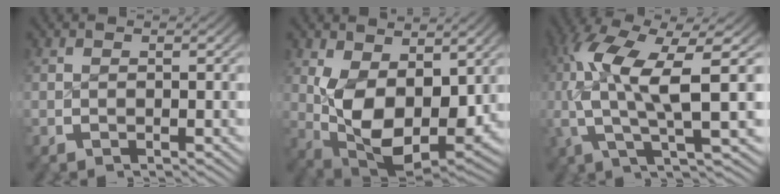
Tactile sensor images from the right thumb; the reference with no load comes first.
{"total": 12.4, "force": [-1.1, 8.1, 9.3], "torque": [-0.215, -0.069, 0.018]}
{"total": 10.4, "force": [1.1, 4.2, 9.5], "torque": [-0.200, -0.014, 0.022]}